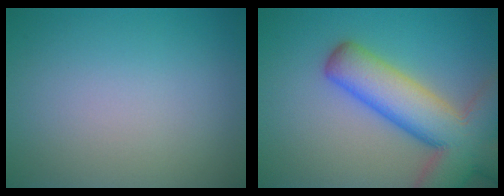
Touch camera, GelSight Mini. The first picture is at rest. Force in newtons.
{"total": 11.0, "press": 11.0, "slide": 0.6}